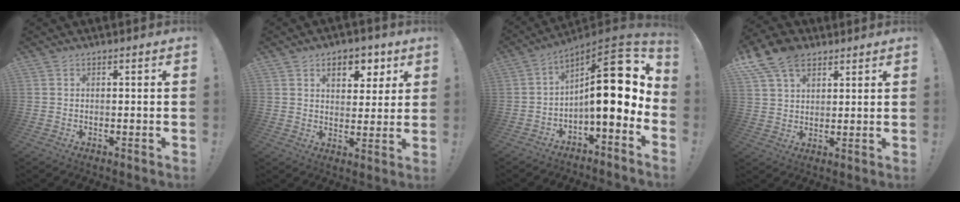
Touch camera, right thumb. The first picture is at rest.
{"total": 8.8, "force": [4.5, 5.5, 5.2], "torque": [-0.063, -0.020, 0.078]}
{"total": 17.8, "force": [2.7, 6.2, 16.5], "torque": [-0.238, -0.020, 0.045]}
{"total": 11.7, "force": [6.9, 7.4, 5.8], "torque": [-0.097, -0.027, 0.134]}